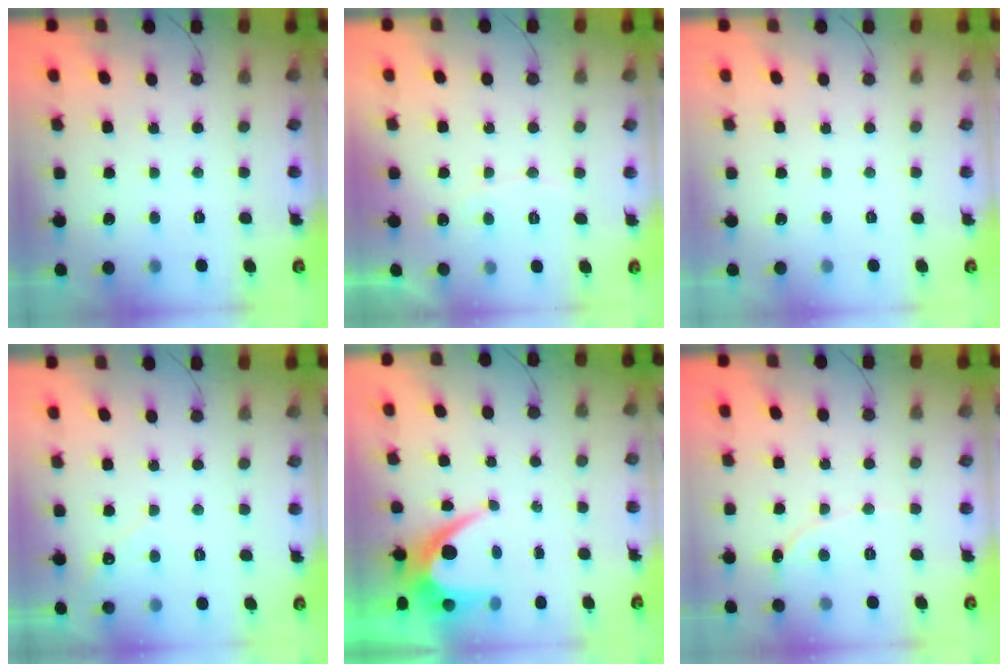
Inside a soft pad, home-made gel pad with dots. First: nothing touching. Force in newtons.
{"total": 4.4, "press": 4.4, "slide": 0.3}
{"total": 0.0}
{"total": 2.8, "press": 2.8, "slide": 0.2}
{"total": 7.0, "press": 6.9, "slide": 0.6}
{"total": 2.1, "press": 2.1, "slide": 0.2}